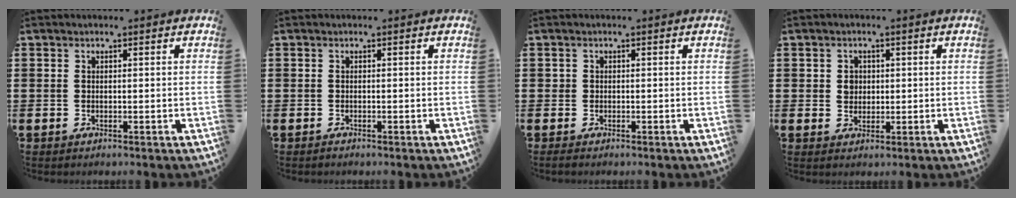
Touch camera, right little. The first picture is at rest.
{"total": 0.0}
{"total": 0.7, "force": [-0.3, 0.6, 0.2], "torque": [-0.005, 0.004, -0.007]}
{"total": 2.2, "force": [0.7, 2.0, 0.7], "torque": [0.005, 0.001, 0.006]}